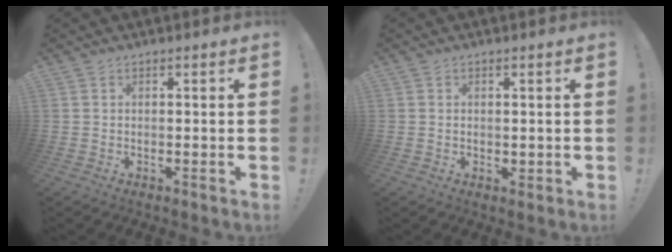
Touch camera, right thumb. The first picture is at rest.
{"total": 1.1, "force": [0.4, 0.8, 0.6], "torque": [-0.004, 0.000, 0.006]}